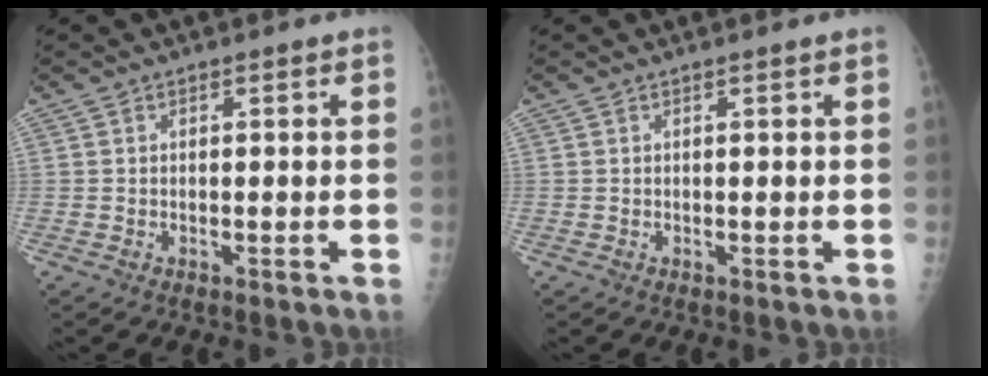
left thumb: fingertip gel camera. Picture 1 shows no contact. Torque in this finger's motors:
{"motor_torque": [-0.21, -0.07, -0.17, -0.08, -0.03]}